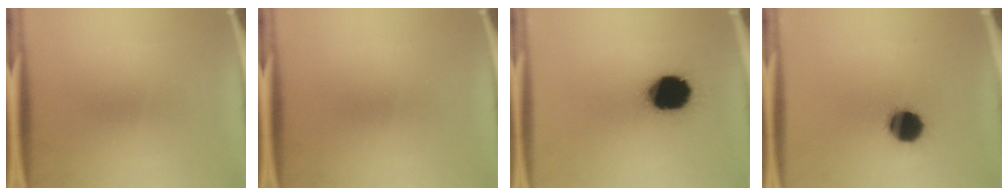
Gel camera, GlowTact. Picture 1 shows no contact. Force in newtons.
{"total": 0.0}
{"total": 20.0}
{"total": 11.2}